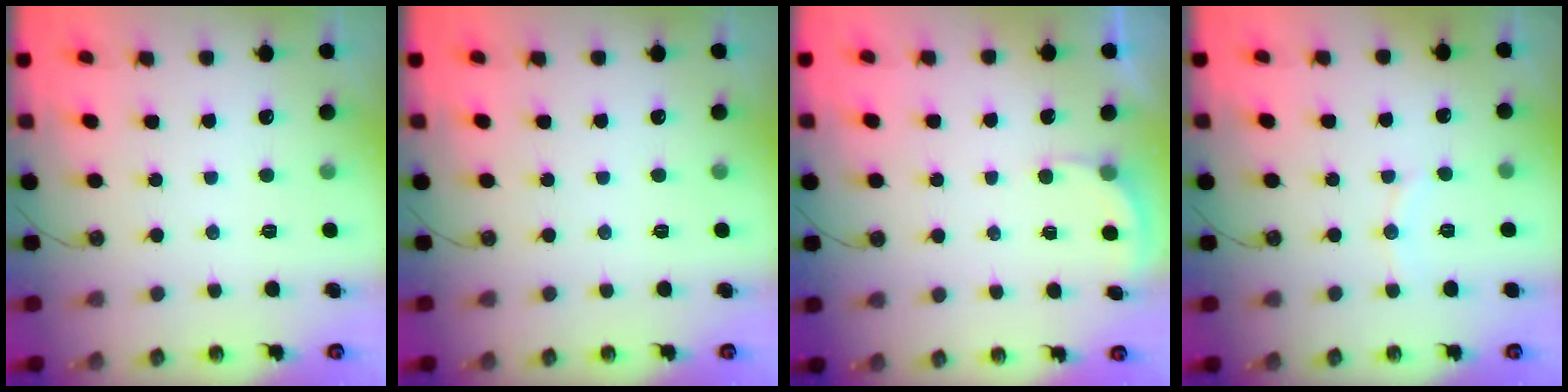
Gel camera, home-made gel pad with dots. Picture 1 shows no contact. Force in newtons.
{"total": 0.0}
{"total": 2.1, "press": 2.1, "slide": 0.1}
{"total": 4.3, "press": 4.3, "slide": 0.4}